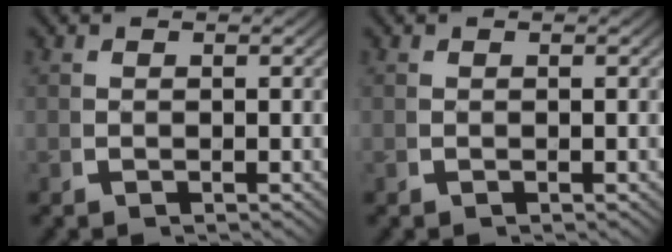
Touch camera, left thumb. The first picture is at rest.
{"total": 0.0}